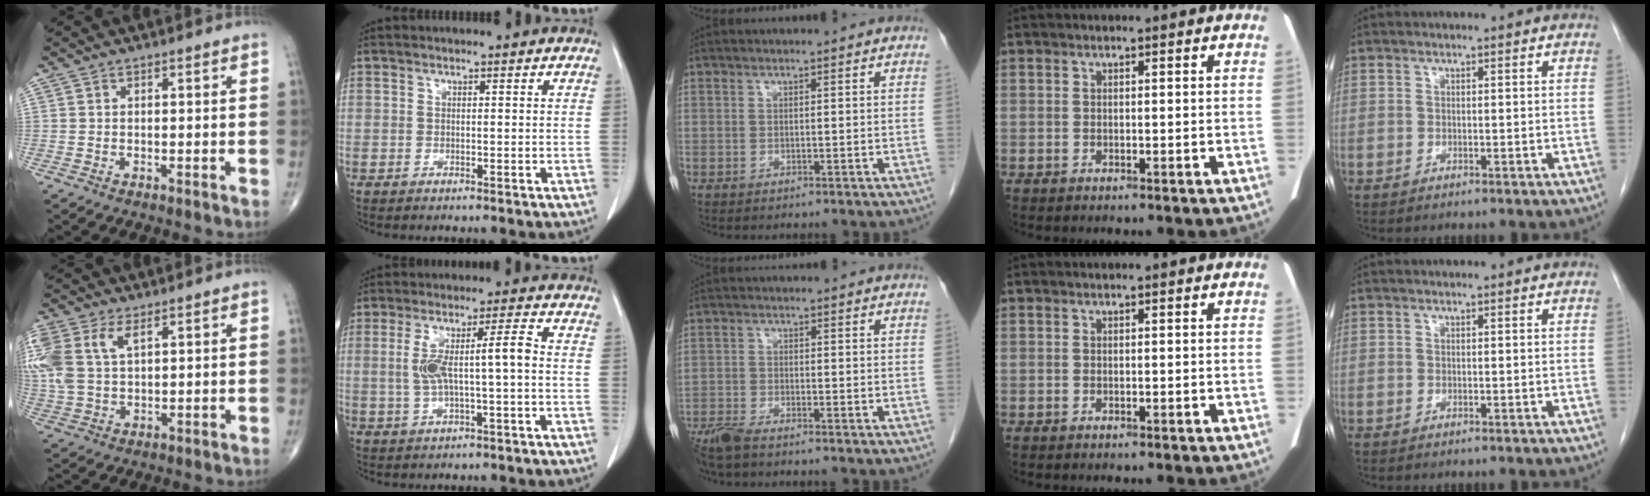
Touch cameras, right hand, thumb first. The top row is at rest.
{"thumb": {"total": 12.9, "force": [4.7, 7.5, 9.3], "torque": [-0.241, 0.006, 0.096]}, "index": {"total": 7.2, "force": [0.0, 0.6, 7.1], "torque": [-0.139, 0.022, 0.004]}, "middle": {"total": 3.9, "force": [-3.4, 0.4, 2.0], "torque": [-0.042, -0.012, -0.067]}}